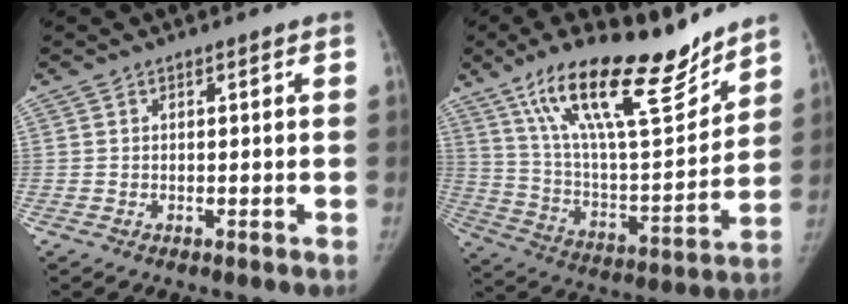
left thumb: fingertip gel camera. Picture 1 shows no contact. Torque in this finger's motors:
{"motor_torque": [0.96, -0.16, 1.49, -1.28, 0.61]}